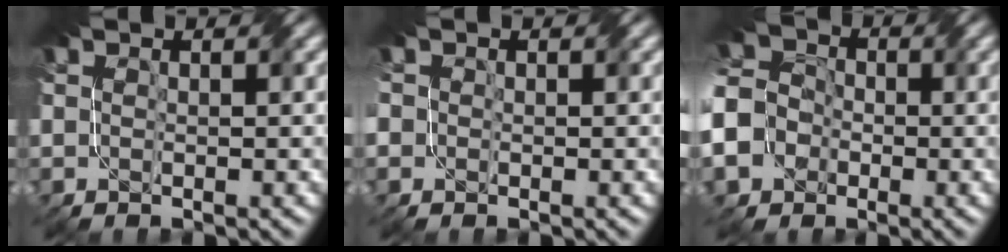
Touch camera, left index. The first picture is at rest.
{"total": 3.1, "force": [0.3, 2.7, 1.5], "torque": [-0.048, 0.013, -0.009]}
{"total": 11.3, "force": [-5.3, 9.2, 4.0], "torque": [-0.102, -0.034, -0.119]}